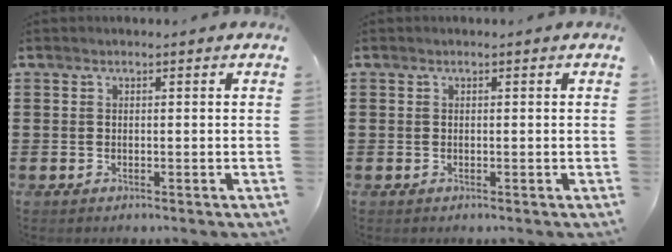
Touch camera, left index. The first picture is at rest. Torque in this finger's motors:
{"motor_torque": [0.02, 0.02, -0.04, -0.01]}